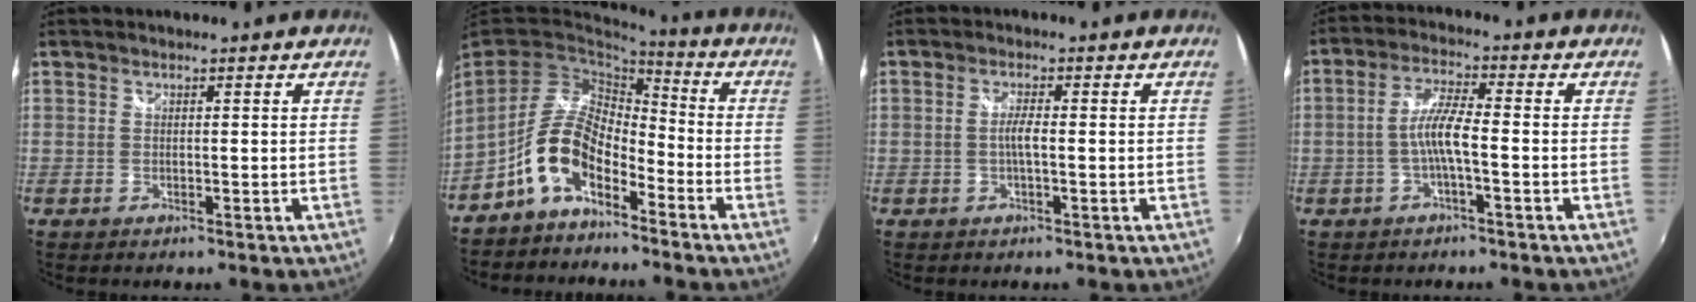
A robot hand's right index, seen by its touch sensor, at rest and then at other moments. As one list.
[{"total": 10.5, "force": [-5.9, 5.2, 6.9], "torque": [-0.141, 0.013, -0.113]}, {"total": 2.2, "force": [-0.4, 0.2, 2.2], "torque": [-0.043, 0.001, -0.009]}, {"total": 5.5, "force": [-1.6, 0.6, 5.2], "torque": [-0.110, 0.009, -0.031]}]